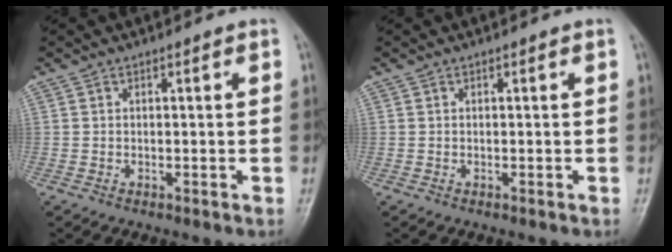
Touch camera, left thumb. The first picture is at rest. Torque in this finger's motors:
{"motor_torque": [0.01, 0.01, 0.00, 0.00, 0.00]}